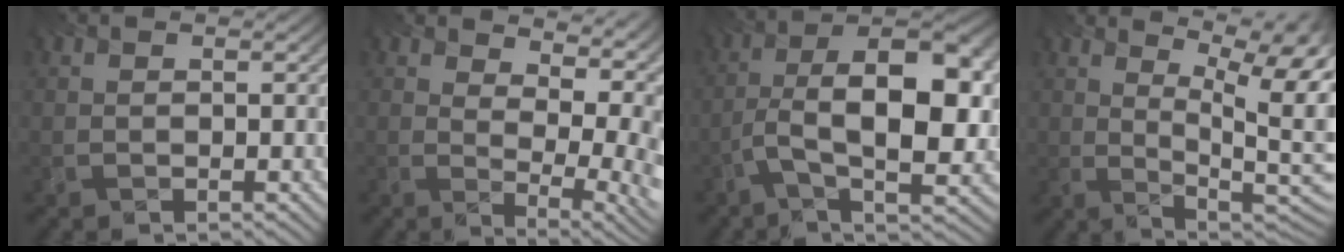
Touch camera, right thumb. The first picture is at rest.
{"total": 11.8, "force": [6.6, 5.6, 8.0], "torque": [-0.124, 0.022, 0.076]}
{"total": 12.0, "force": [-2.7, 4.8, 10.7], "torque": [-0.172, -0.004, -0.050]}
{"total": 15.0, "force": [7.0, 6.1, 11.8], "torque": [-0.182, 0.039, 0.110]}